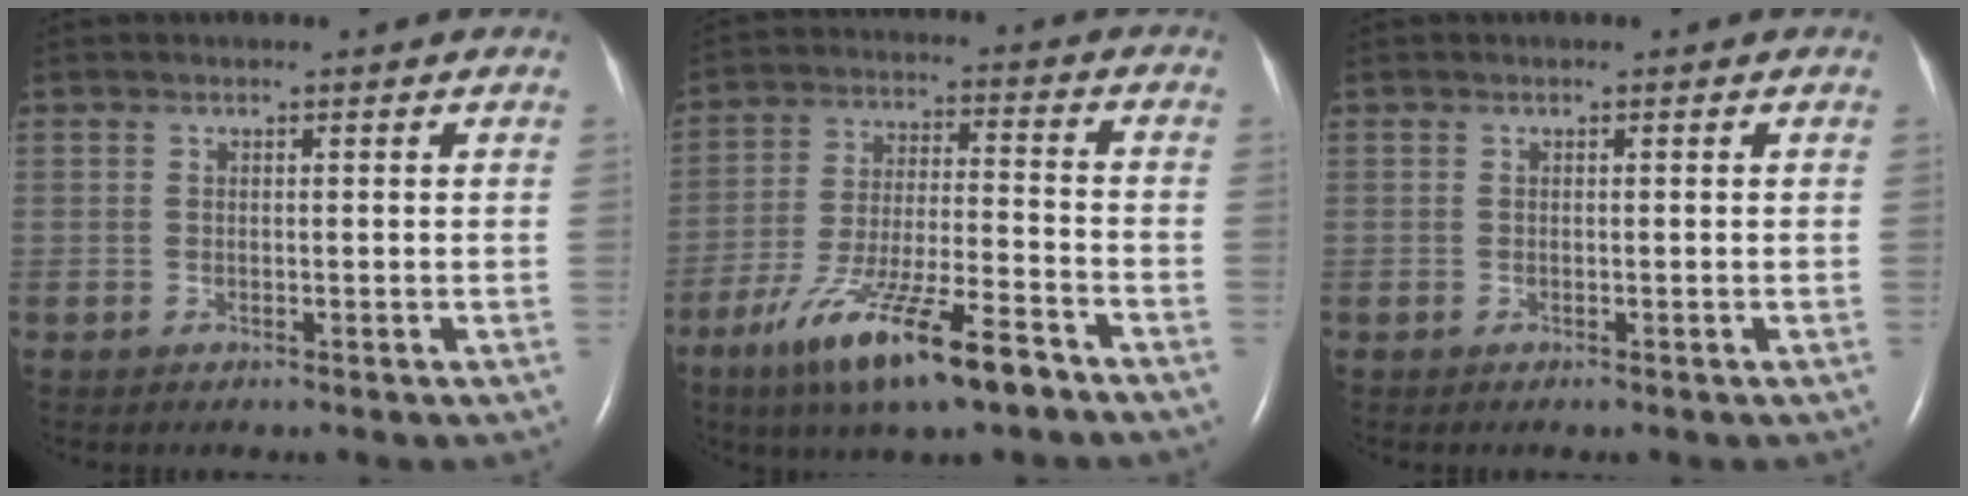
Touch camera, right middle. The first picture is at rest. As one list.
[{"total": 15.0, "force": [-9.6, 2.1, 11.3], "torque": [-0.222, -0.029, -0.168]}, {"total": 0.0}]